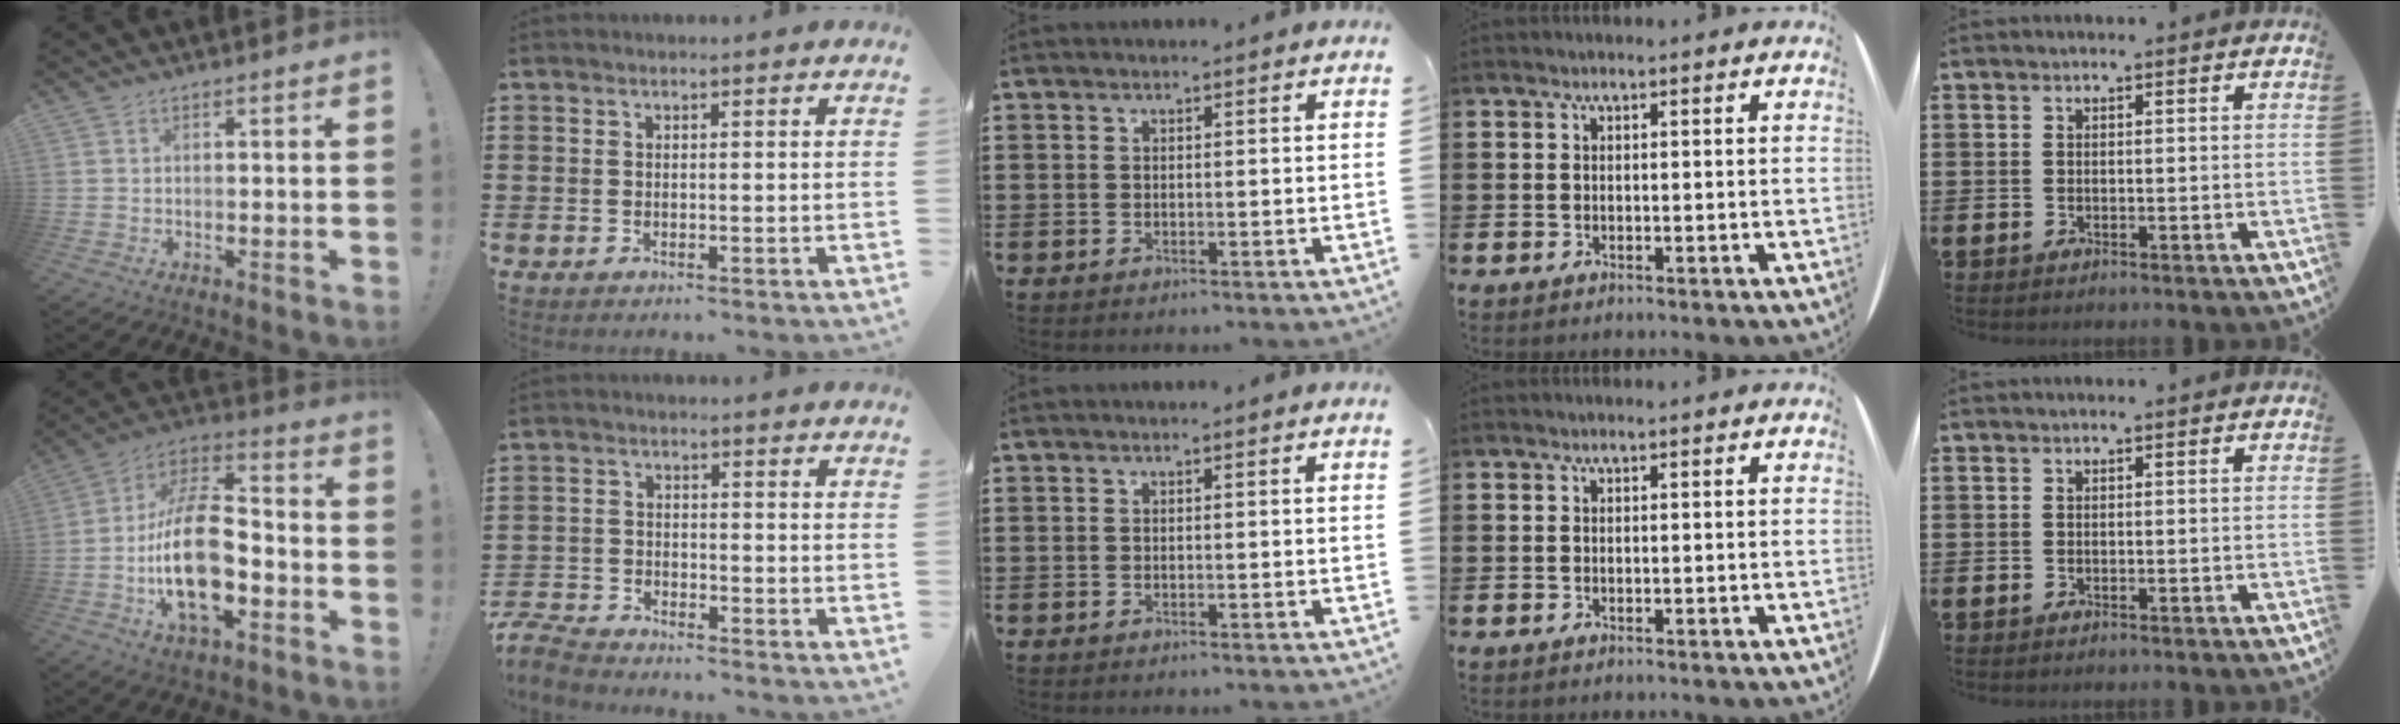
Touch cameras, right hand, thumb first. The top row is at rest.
{"thumb": {"total": 22.3, "force": [-5.0, 11.8, 18.3], "torque": [-0.342, 0.025, -0.082]}, "index": {"total": 4.0, "force": [-3.9, 0.5, 0.5], "torque": [-0.026, -0.002, -0.085]}}